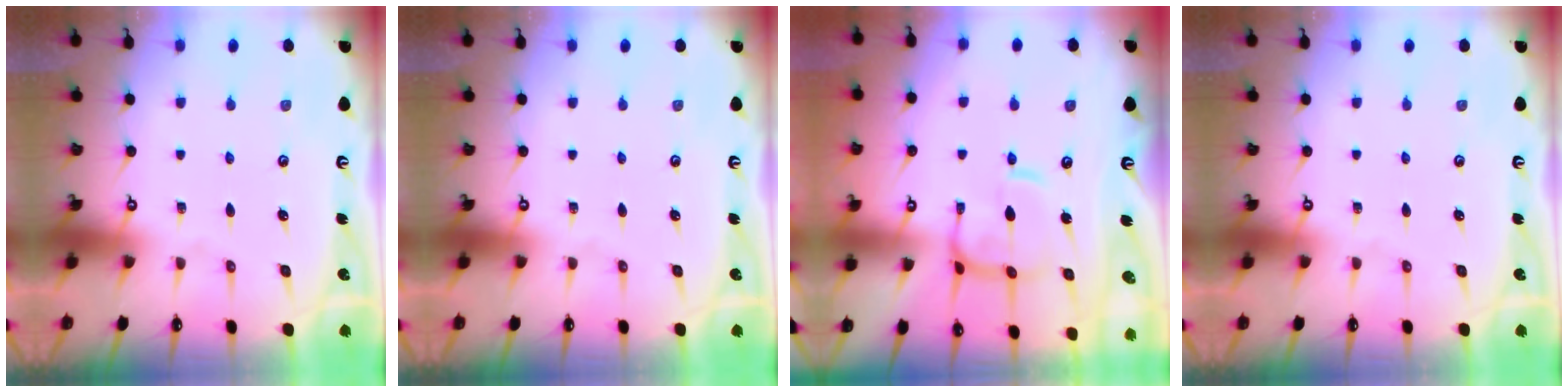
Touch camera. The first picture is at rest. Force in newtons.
{"total": 0.0}
{"total": 7.0, "press": 6.9, "slide": 1.1}
{"total": 0.0}